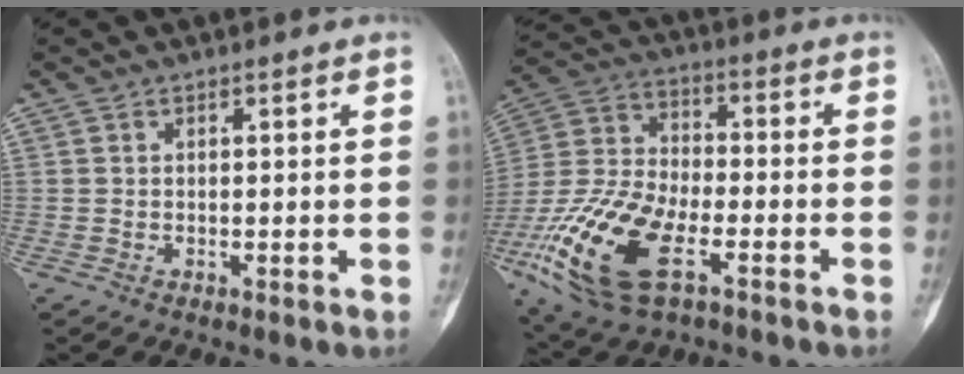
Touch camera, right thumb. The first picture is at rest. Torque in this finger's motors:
{"motor_torque": [0.55, 0.45, 1.76, -1.01, 0.61]}